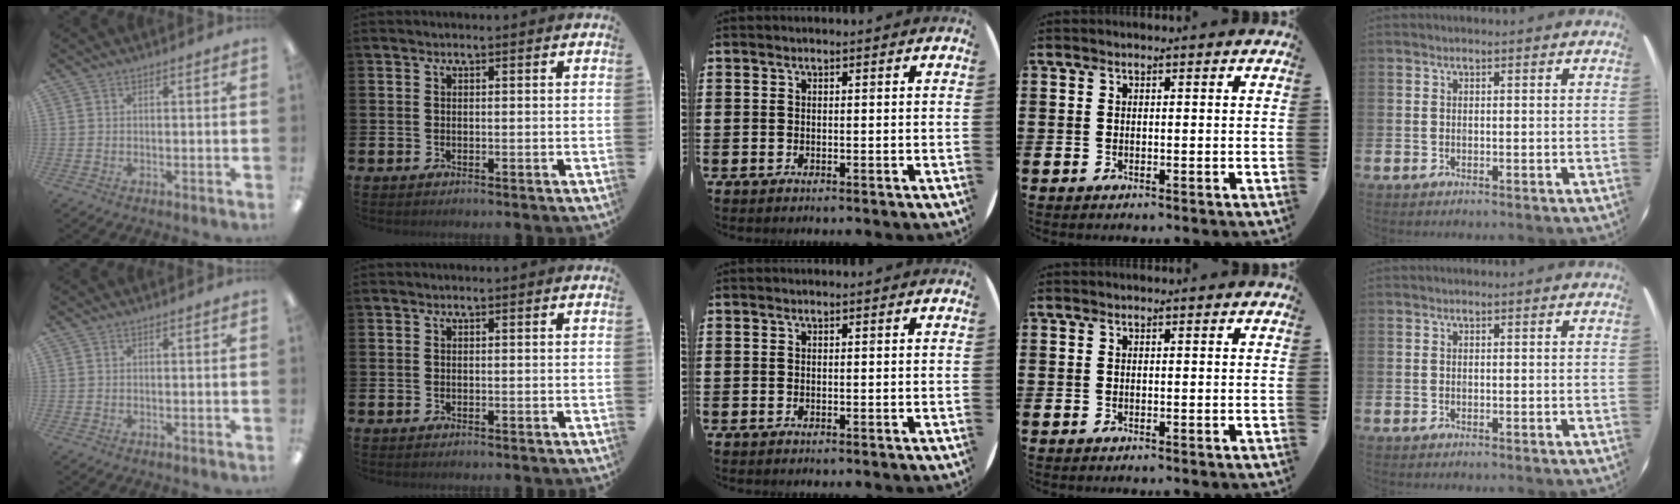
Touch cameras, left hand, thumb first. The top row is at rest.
{}